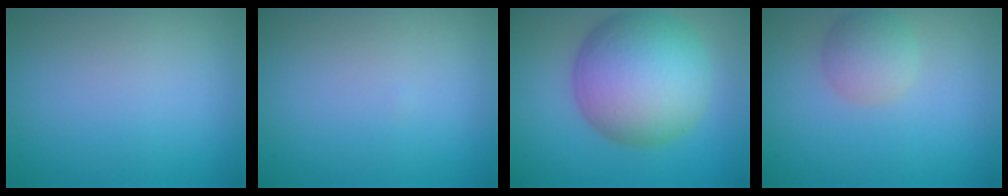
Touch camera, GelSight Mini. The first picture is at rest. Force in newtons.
{"total": 0.0}
{"total": 11.0, "press": 11.0, "slide": 0.3}
{"total": 2.7, "press": 2.6, "slide": 0.2}